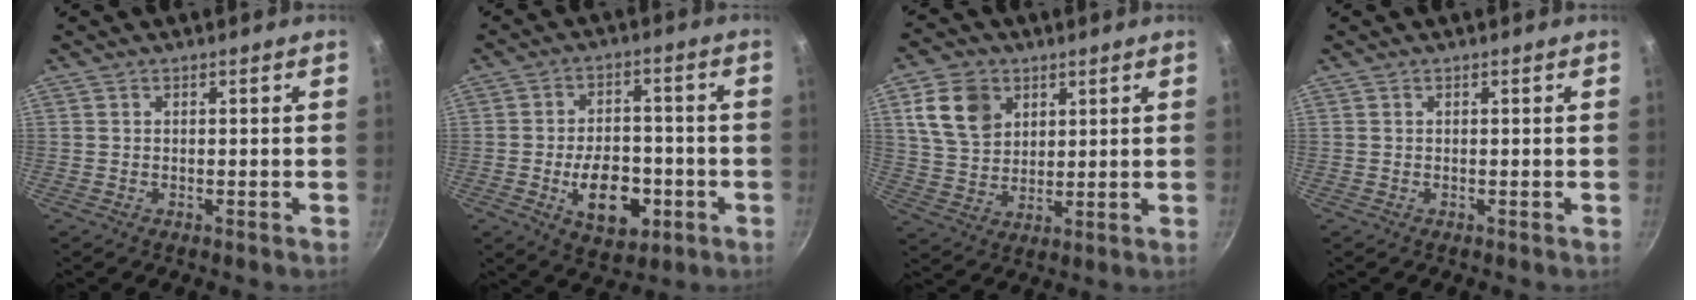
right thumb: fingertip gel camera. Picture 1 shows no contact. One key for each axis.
{"total": 12.2, "fx": -3.7, "fy": 7.6, "fz": 8.9, "tx": -0.105, "ty": 0.018, "tz": -0.050}
{"total": 11.0, "fx": 4.4, "fy": 8.2, "fz": 5.9, "tx": -0.087, "ty": -0.009, "tz": 0.086}
{"total": 0.0}